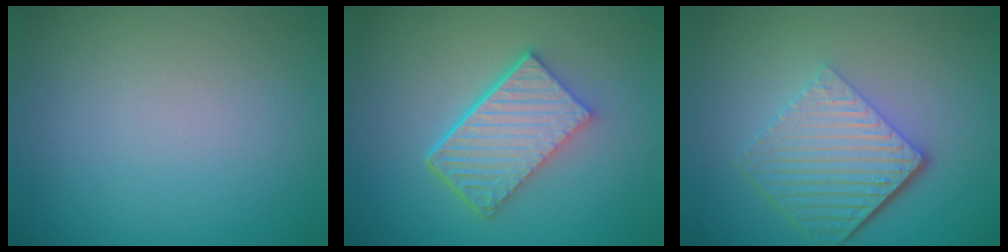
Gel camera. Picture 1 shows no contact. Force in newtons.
{"total": 6.1, "press": 4.4, "slide": 4.1}
{"total": 6.5, "press": 4.3, "slide": 4.9}